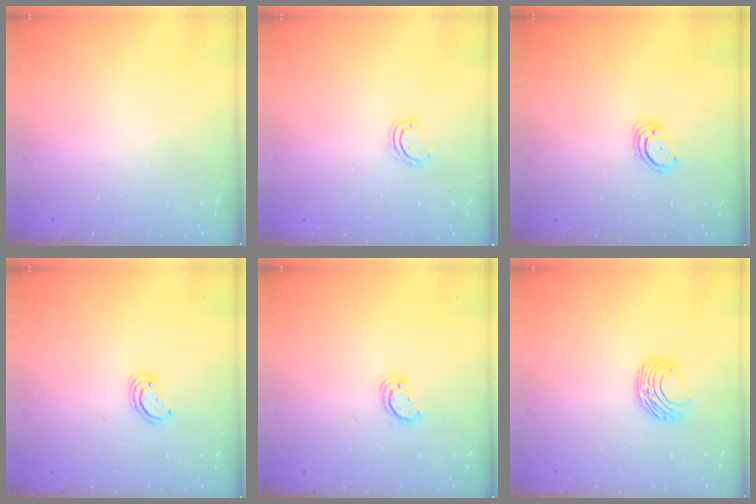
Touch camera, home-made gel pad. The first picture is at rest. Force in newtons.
{"total": 4.7, "press": 4.4, "slide": 1.6}
{"total": 2.9, "press": 2.9, "slide": 0.2}
{"total": 3.6, "press": 3.6, "slide": 0.3}
{"total": 3.3, "press": 3.3, "slide": 0.2}
{"total": 7.2, "press": 7.2, "slide": 0.8}